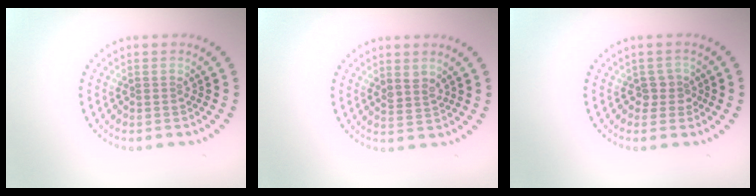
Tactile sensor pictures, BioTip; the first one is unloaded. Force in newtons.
{"total": 1.3, "press": 1.1, "slide": 0.8}
{"total": 1.5, "press": 1.3, "slide": 0.9}